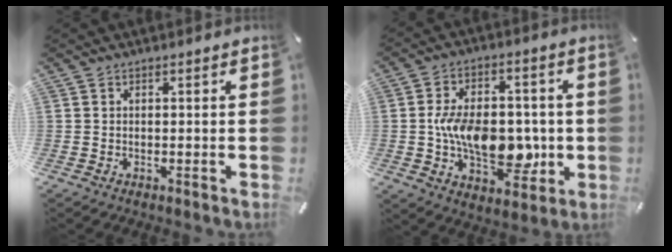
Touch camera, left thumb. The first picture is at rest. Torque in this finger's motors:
{"motor_torque": [2.43, 2.58, 1.86, 0.01, 0.48]}